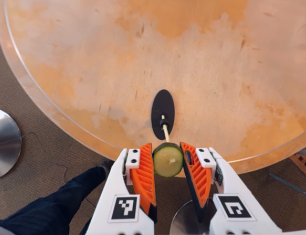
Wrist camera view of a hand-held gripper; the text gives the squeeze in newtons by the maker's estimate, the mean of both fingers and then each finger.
{"total": 8.0, "left": 8.0, "right": 8.0}